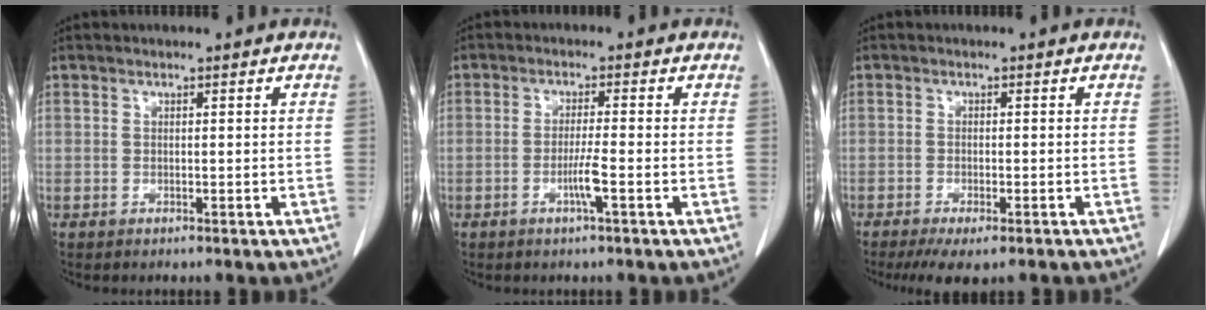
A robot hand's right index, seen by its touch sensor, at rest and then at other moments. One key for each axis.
{"total": 3.3, "fx": -1.3, "fy": -0.4, "fz": 3.0, "tx": -0.057, "ty": -0.005, "tz": -0.027}
{"total": 6.6, "fx": -4.9, "fy": 1.8, "fz": 4.0, "tx": -0.049, "ty": -0.011, "tz": -0.073}